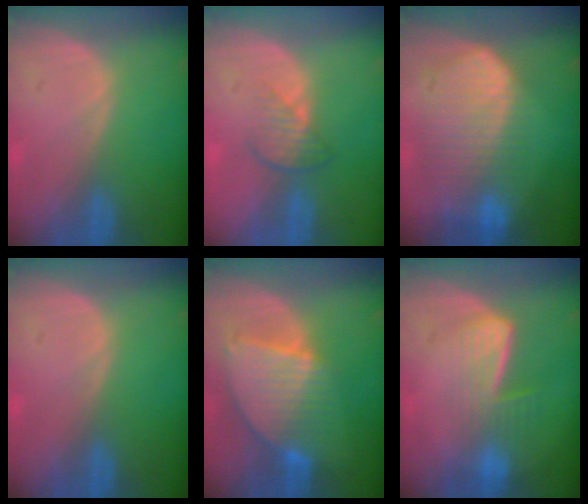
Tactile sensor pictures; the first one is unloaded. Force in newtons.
{"total": 3.5, "press": 3.1, "slide": 1.7}
{"total": 10.2, "press": 8.8, "slide": 5.2}
{"total": 0.0}
{"total": 8.5, "press": 7.5, "slide": 4.0}
{"total": 7.0, "press": 5.9, "slide": 3.8}